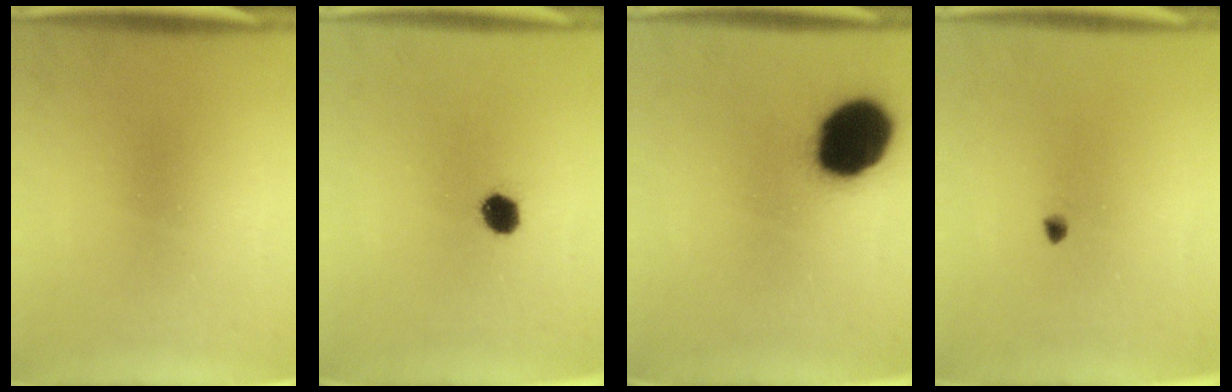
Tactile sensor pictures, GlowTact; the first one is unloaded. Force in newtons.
{"total": 4.3}
{"total": 19.7}
{"total": 1.1}